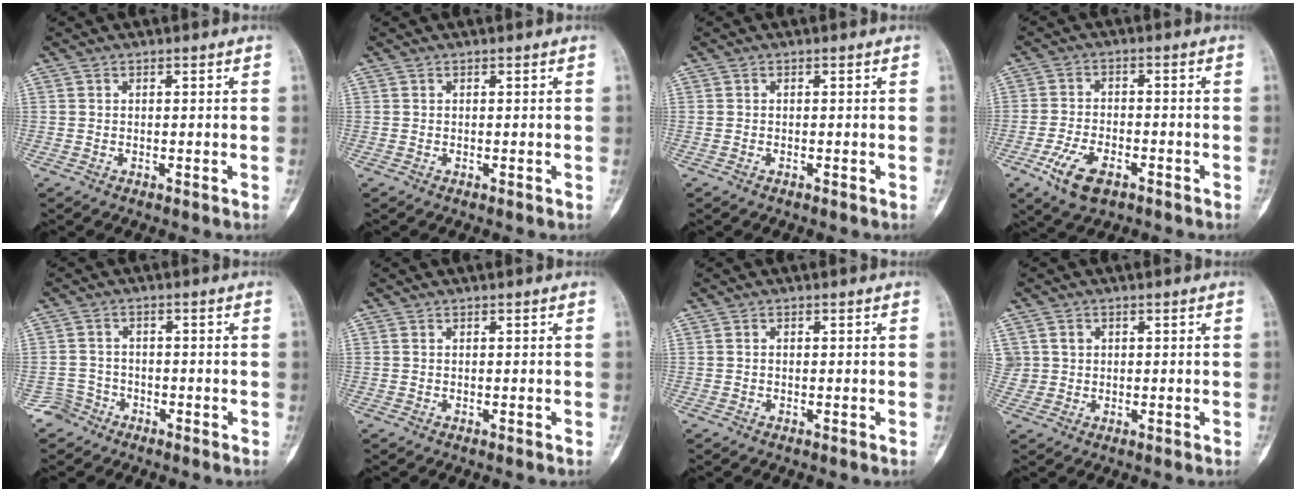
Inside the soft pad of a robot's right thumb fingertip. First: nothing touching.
{"total": 0.0}
{"total": 0.0}
{"total": 8.1, "force": [-4.3, 4.0, 5.5], "torque": [-0.110, 0.015, -0.075]}
{"total": 3.3, "force": [-2.4, 2.3, -0.7], "torque": [0.026, 0.018, -0.048]}
{"total": 0.0}
{"total": 0.0}
{"total": 3.8, "force": [1.1, 3.6, 0.6], "torque": [0.002, 0.002, 0.026]}